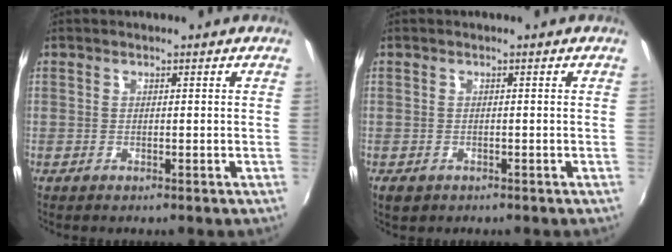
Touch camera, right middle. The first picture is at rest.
{"total": 2.2, "force": [-1.2, 1.5, 1.0], "torque": [-0.022, -0.008, -0.018]}